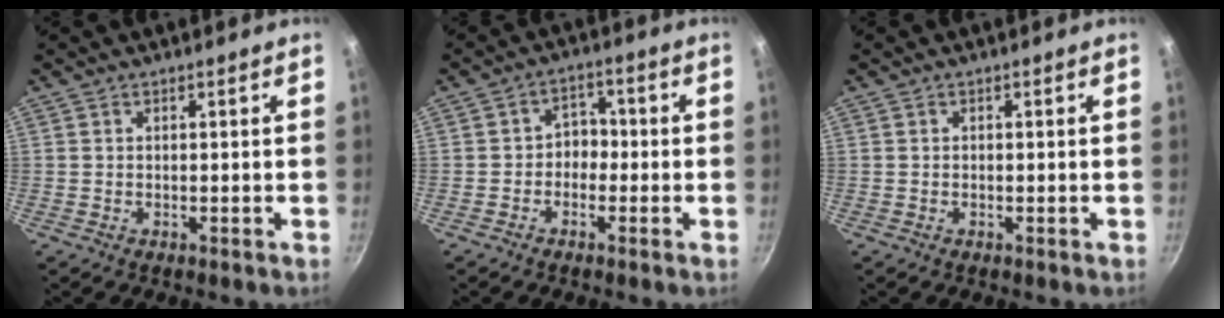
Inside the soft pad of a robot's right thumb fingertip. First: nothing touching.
{"total": 4.0, "force": [-1.1, 3.3, 2.1], "torque": [0.004, 0.022, -0.026]}
{"total": 0.0}